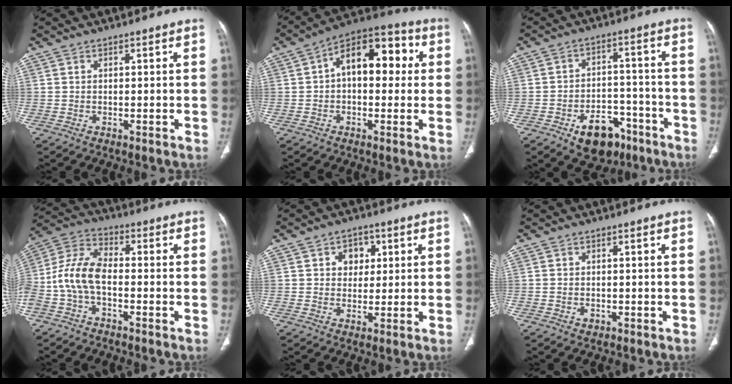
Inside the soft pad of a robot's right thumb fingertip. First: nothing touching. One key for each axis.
{"total": 14.2, "fx": 2.0, "fy": 8.3, "fz": 11.4, "tx": -0.129, "ty": 0.040, "tz": 0.020}
{"total": 11.3, "fx": -6.4, "fy": 7.2, "fz": 5.8, "tx": -0.051, "ty": 0.044, "tz": -0.086}
{"total": 11.8, "fx": -2.8, "fy": 6.4, "fz": 9.5, "tx": -0.206, "ty": 0.038, "tz": -0.061}
{"total": 5.0, "fx": 1.6, "fy": 4.0, "fz": 2.6, "tx": -0.009, "ty": -0.002, "tz": 0.020}
{"total": 1.3, "fx": -0.5, "fy": 1.0, "fz": 0.7, "tx": -0.011, "ty": 0.005, "tz": -0.003}